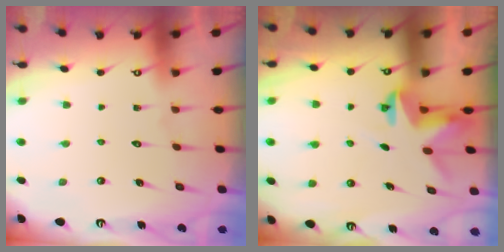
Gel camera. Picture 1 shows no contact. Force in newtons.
{"total": 3.2, "press": 3.2, "slide": 0.1}